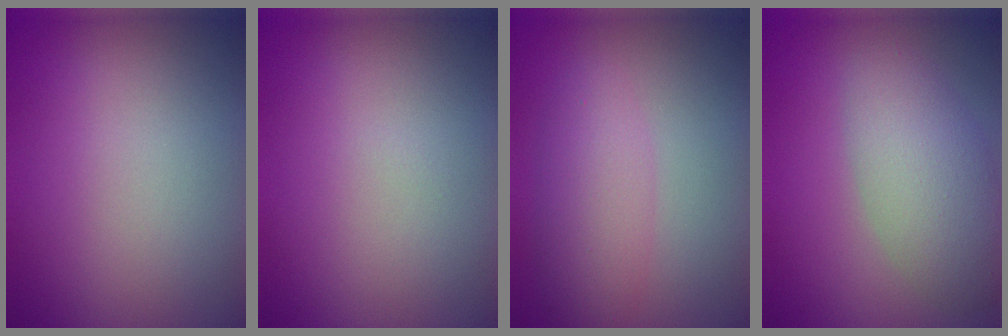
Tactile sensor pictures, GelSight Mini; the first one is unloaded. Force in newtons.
{"total": 0.0}
{"total": 3.5, "press": 3.5, "slide": 0.2}
{"total": 4.9, "press": 4.9, "slide": 0.3}